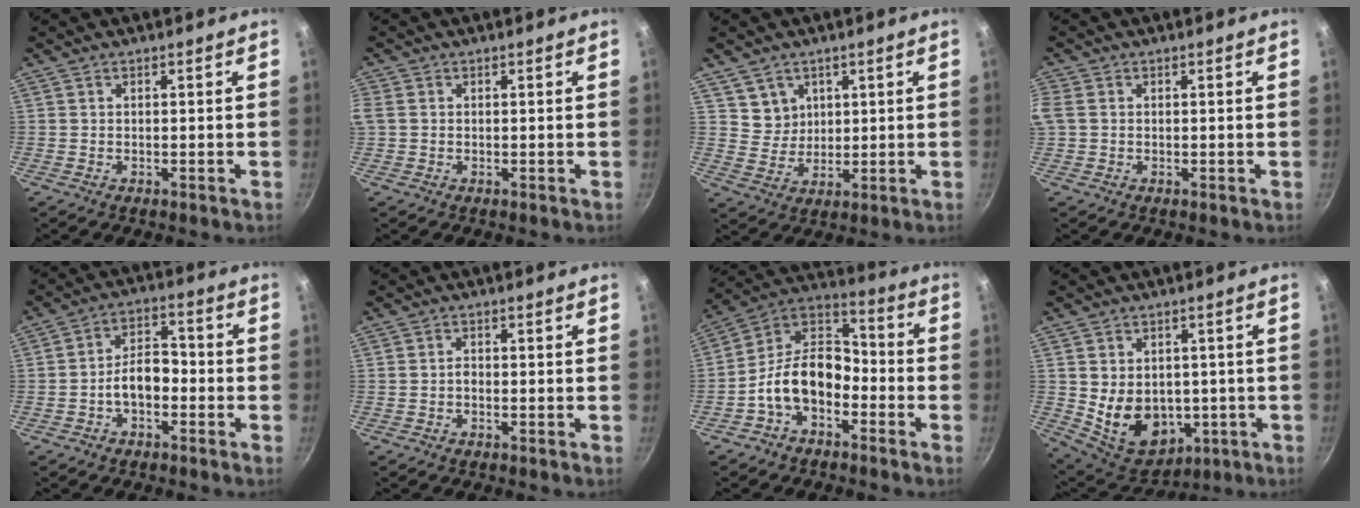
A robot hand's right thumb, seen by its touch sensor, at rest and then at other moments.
{"total": 2.6, "force": [0.3, 2.0, 1.7], "torque": [-0.039, 0.004, 0.004]}
{"total": 5.2, "force": [2.5, 4.5, 0.9], "torque": [0.007, -0.009, 0.052]}
{"total": 3.5, "force": [0.4, 2.7, 2.2], "torque": [-0.052, 0.005, 0.005]}
{"total": 7.0, "force": [-2.4, 4.3, 5.0], "torque": [-0.058, 0.039, -0.046]}
{"total": 1.1, "force": [-0.4, 0.8, 0.7], "torque": [-0.007, 0.010, -0.007]}
{"total": 13.4, "force": [-5.3, 8.8, 8.7], "torque": [-0.126, 0.072, -0.120]}
{"total": 12.9, "force": [-1.1, 9.9, 8.1], "torque": [-0.103, -0.016, 0.016]}